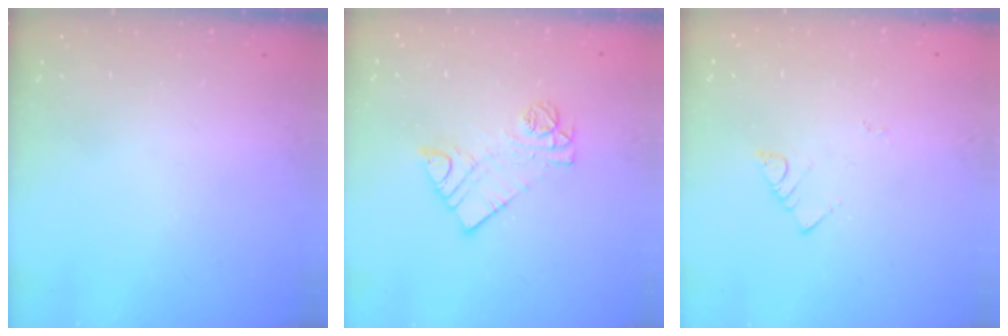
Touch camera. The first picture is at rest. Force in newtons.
{"total": 10.1, "press": 10.0, "slide": 0.7}
{"total": 2.7, "press": 2.7, "slide": 0.6}